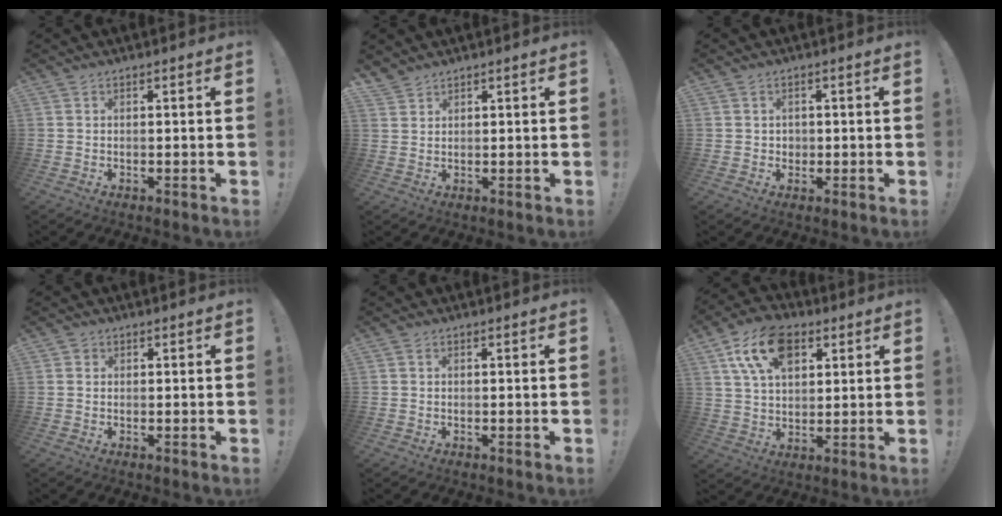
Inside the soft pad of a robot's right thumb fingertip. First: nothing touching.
{"total": 3.0, "force": [2.6, 1.3, 0.5], "torque": [-0.011, -0.015, 0.051]}
{"total": 1.9, "force": [0.2, 1.8, 0.4], "torque": [-0.010, 0.003, 0.003]}
{"total": 1.1, "force": [0.5, 1.0, 0.2], "torque": [-0.001, 0.002, 0.009]}
{"total": 0.0}
{"total": 15.4, "force": [7.1, 9.8, 9.6], "torque": [-0.163, -0.013, 0.136]}